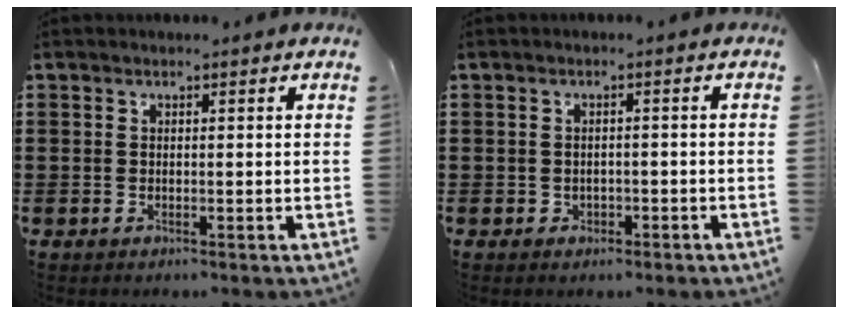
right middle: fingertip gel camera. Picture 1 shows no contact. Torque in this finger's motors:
{"motor_torque": [0.06, 0.00, -0.02, -0.01]}